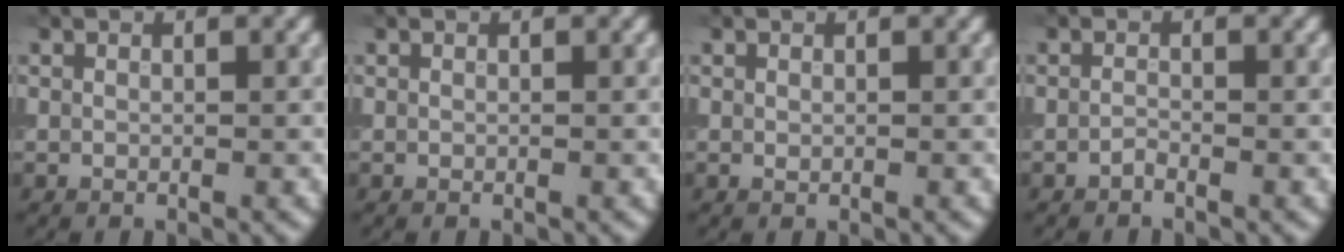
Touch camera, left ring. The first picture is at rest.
{"total": 0.0}
{"total": 0.0}
{"total": 0.6, "force": [-0.5, 0.1, 0.3], "torque": [-0.005, 0.002, -0.011]}